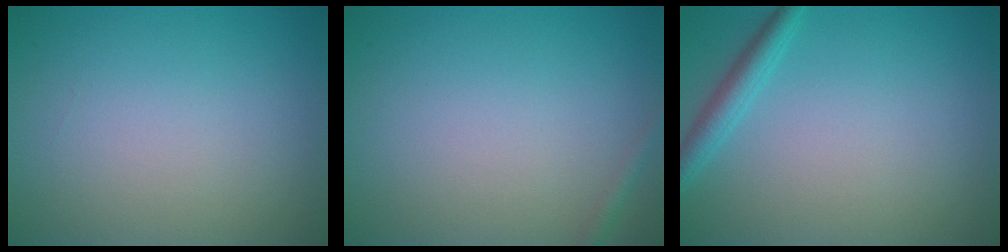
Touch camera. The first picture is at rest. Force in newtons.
{"total": 0.8, "press": 0.8, "slide": 0.1}
{"total": 2.2, "press": 2.2, "slide": 0.1}